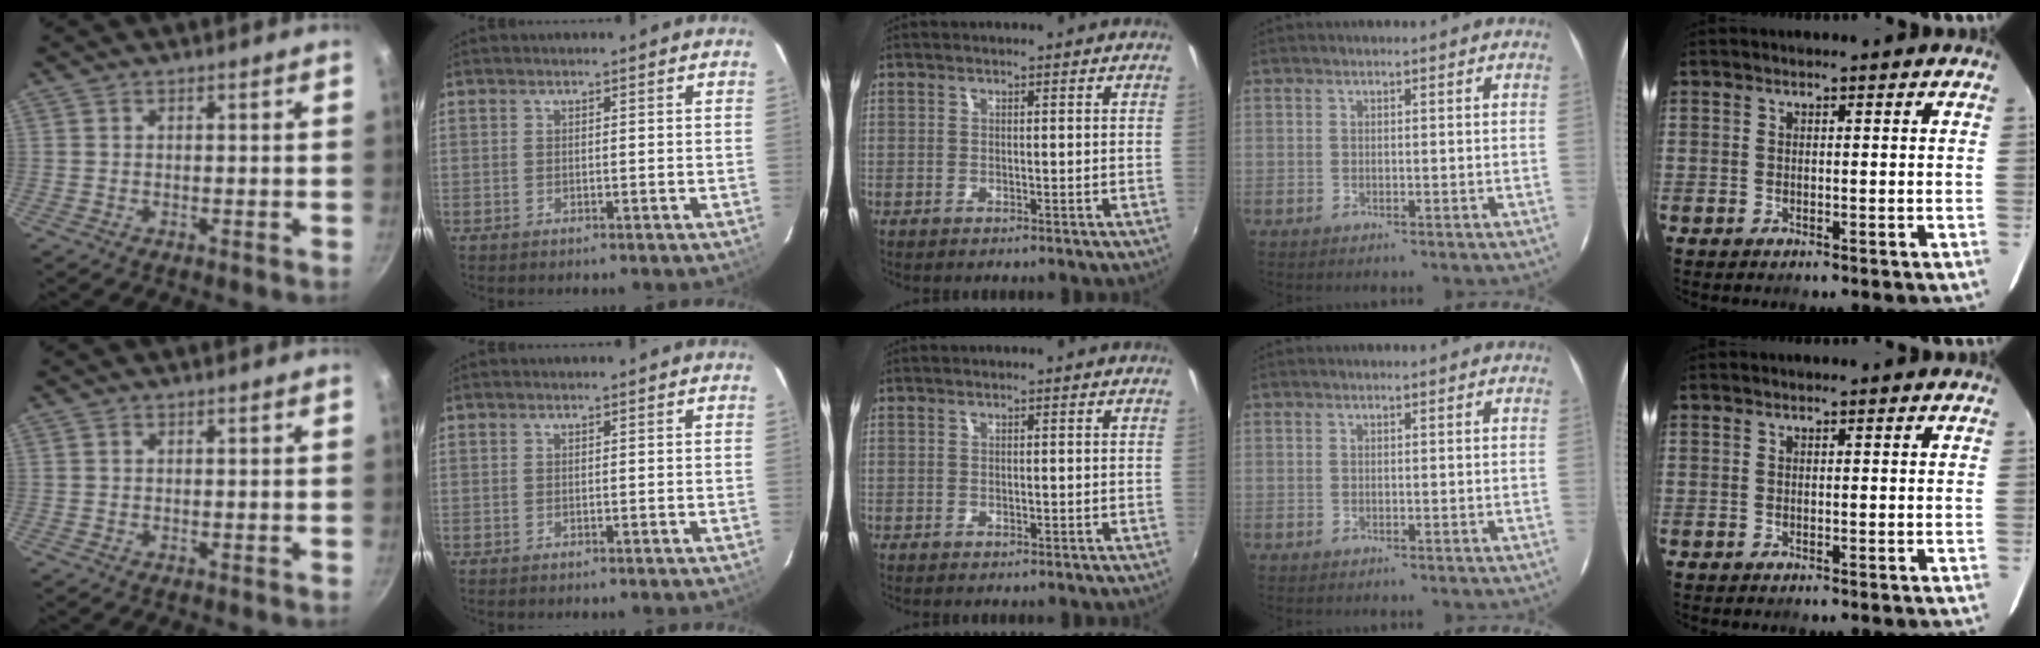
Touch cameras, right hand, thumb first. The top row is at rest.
{}